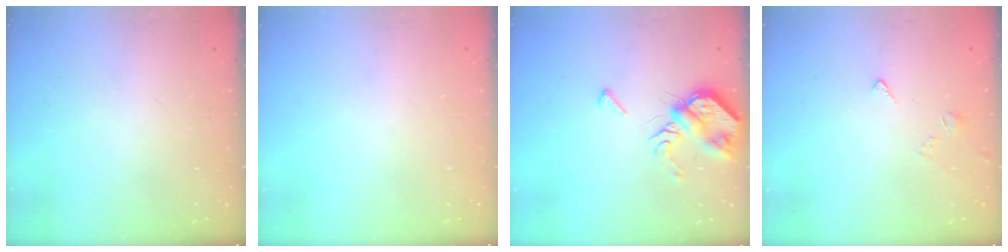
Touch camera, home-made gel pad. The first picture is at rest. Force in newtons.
{"total": 0.0}
{"total": 9.1, "press": 9.0, "slide": 1.3}
{"total": 2.5, "press": 2.4, "slide": 0.6}